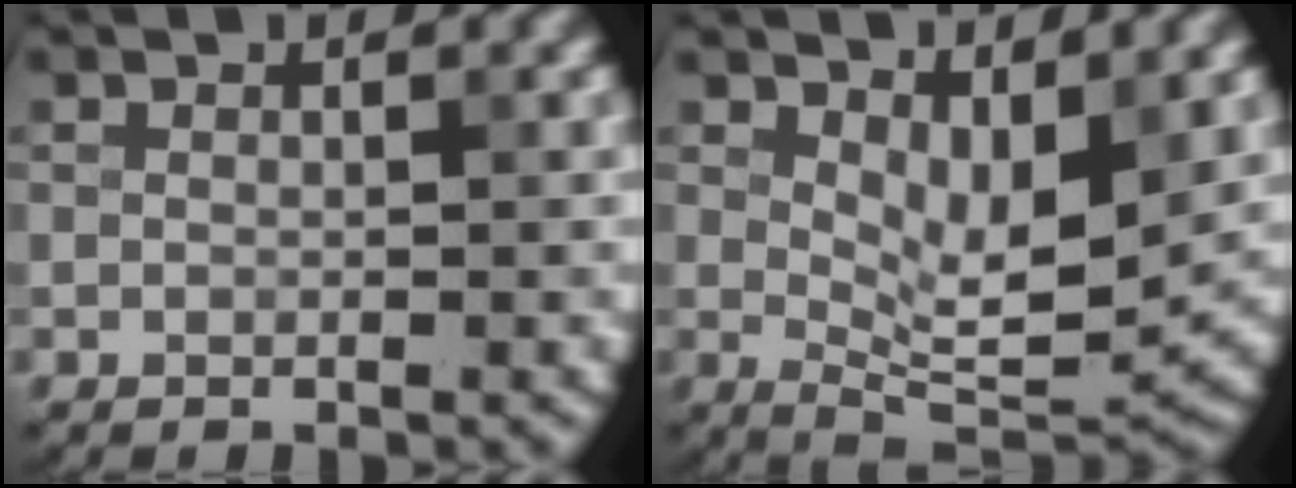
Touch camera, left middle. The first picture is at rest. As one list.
[{"total": 5.7, "force": [1.9, 2.3, 4.8], "torque": [-0.074, -0.021, 0.036]}]